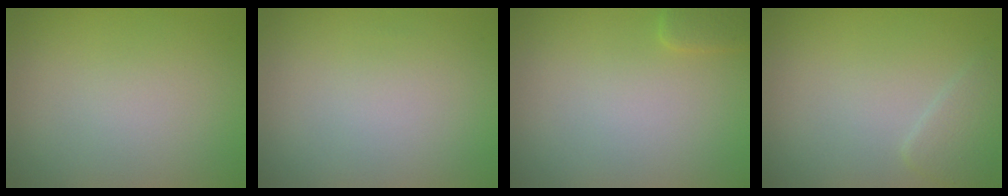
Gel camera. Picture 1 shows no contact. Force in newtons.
{"total": 0.0}
{"total": 1.2, "press": 1.2, "slide": 0.1}
{"total": 1.8, "press": 1.8, "slide": 0.1}